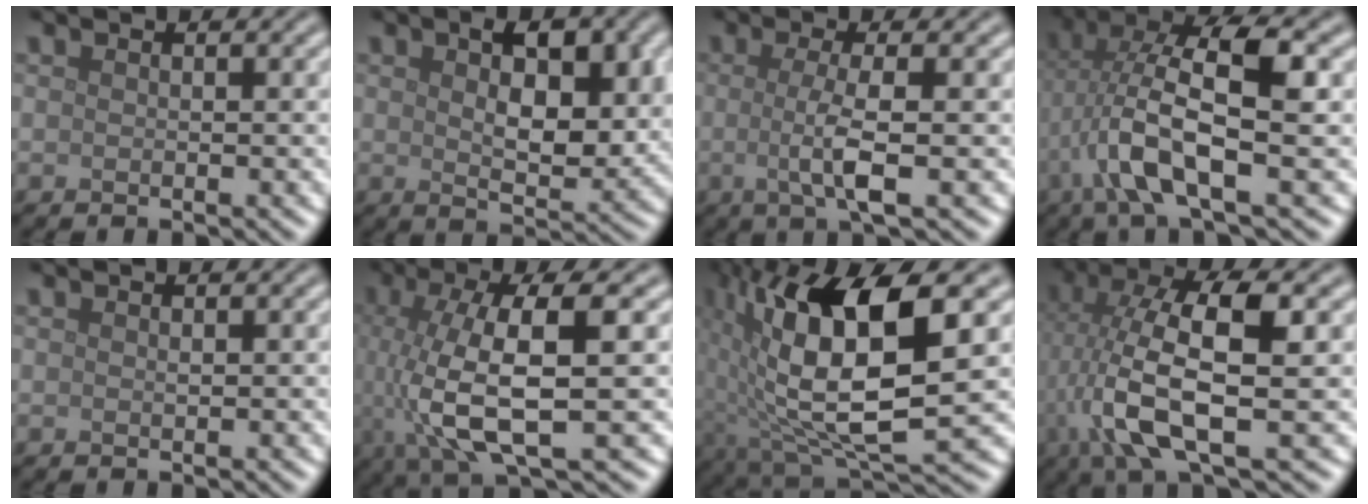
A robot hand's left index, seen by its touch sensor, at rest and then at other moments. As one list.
[{"total": 6.5, "force": [1.6, 3.1, 5.5], "torque": [-0.074, -0.004, 0.030]}, {"total": 4.1, "force": [-0.3, 0.9, 3.9], "torque": [-0.073, -0.009, -0.007]}, {"total": 8.6, "force": [-0.9, 2.6, 8.1], "torque": [-0.167, 0.020, -0.027]}, {"total": 0.0}, {"total": 10.0, "force": [-0.7, 3.1, 9.5], "torque": [-0.179, -0.005, -0.012]}, {"total": 13.8, "force": [2.2, 5.3, 12.6], "torque": [-0.235, -0.007, 0.045]}, {"total": 9.9, "force": [-0.3, 3.2, 9.4], "torque": [-0.190, 0.013, -0.010]}]